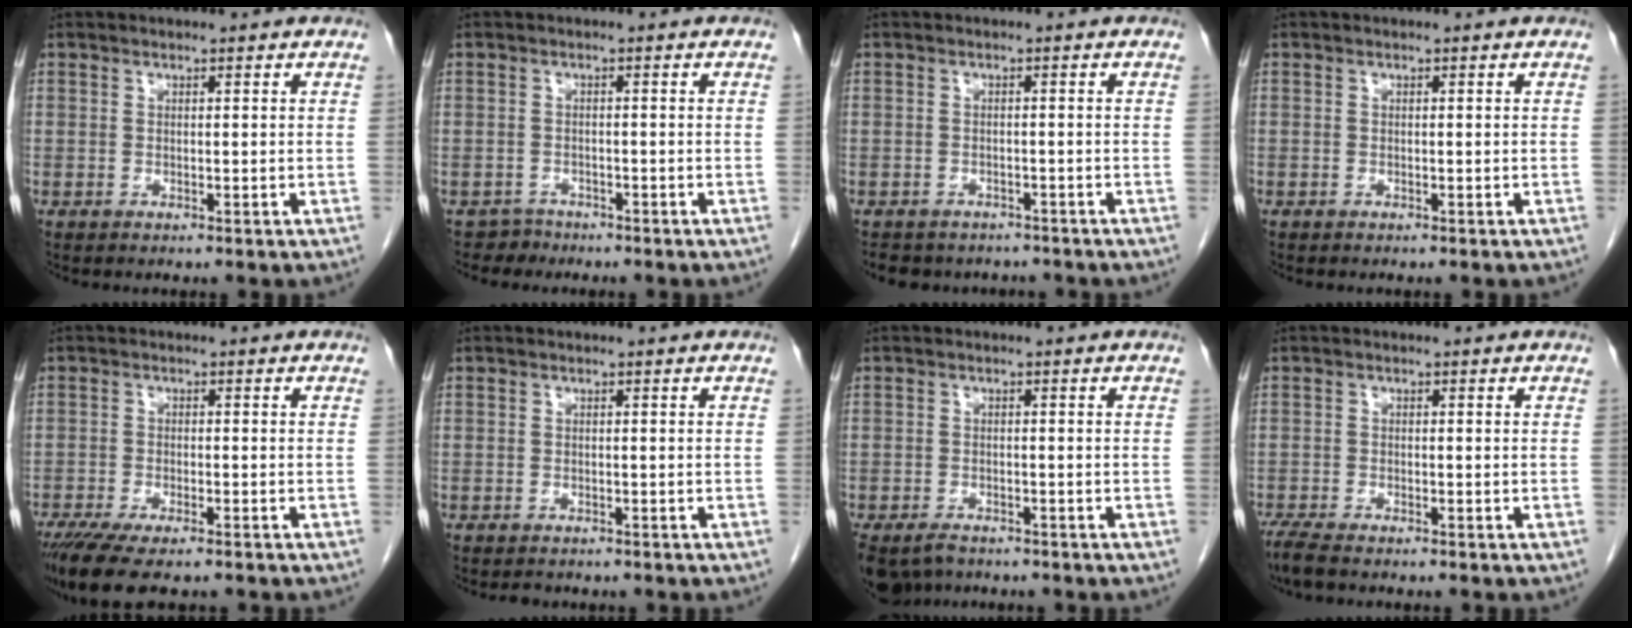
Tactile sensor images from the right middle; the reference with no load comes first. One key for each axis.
{"total": 1.7, "fx": -1.3, "fy": 0.7, "fz": -1.0, "tx": 0.015, "ty": 0.002, "tz": -0.023}
{"total": 6.9, "fx": -6.0, "fy": 3.3, "fz": 0.9, "tx": -0.010, "ty": 0.005, "tz": -0.071}
{"total": 0.0}
{"total": 8.9, "fx": -6.9, "fy": 2.1, "fz": 5.2, "tx": -0.083, "ty": -0.017, "tz": -0.111}
{"total": 1.4, "fx": -1.2, "fy": 0.7, "fz": -0.1, "tx": -0.003, "ty": 0.000, "tz": -0.020}
{"total": 7.1, "fx": -5.5, "fy": 3.5, "fz": 2.7, "tx": -0.054, "ty": -0.015, "tz": -0.088}
{"total": 3.6, "fx": -3.0, "fy": 0.6, "fz": 1.8, "tx": -0.042, "ty": -0.012, "tz": -0.054}